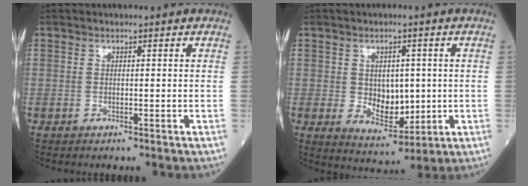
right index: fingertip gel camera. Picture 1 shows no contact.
{"total": 9.1, "force": [0.0, 5.7, 7.2], "torque": [-0.126, -0.001, 0.017]}